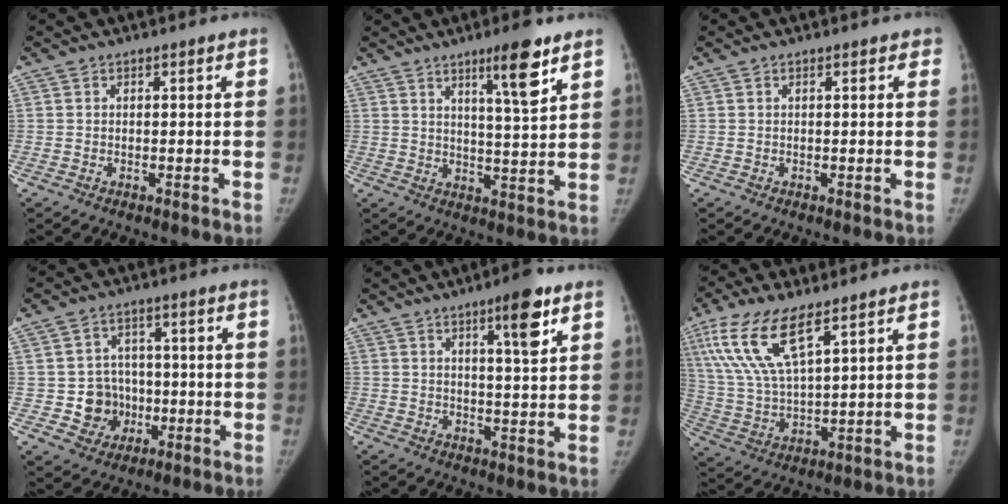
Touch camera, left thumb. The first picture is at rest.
{"total": 9.1, "force": [5.6, 1.1, 7.1], "torque": [-0.102, -0.036, 0.089]}
{"total": 1.1, "force": [0.6, 0.5, 0.7], "torque": [0.002, 0.001, 0.001]}
{"total": 7.7, "force": [-1.3, 7.4, 2.0], "torque": [0.013, 0.017, -0.015]}
{"total": 7.9, "force": [4.4, 1.3, 6.4], "torque": [-0.086, -0.025, 0.064]}
{"total": 14.4, "force": [7.8, 4.9, 11.0], "torque": [-0.230, -0.022, 0.160]}